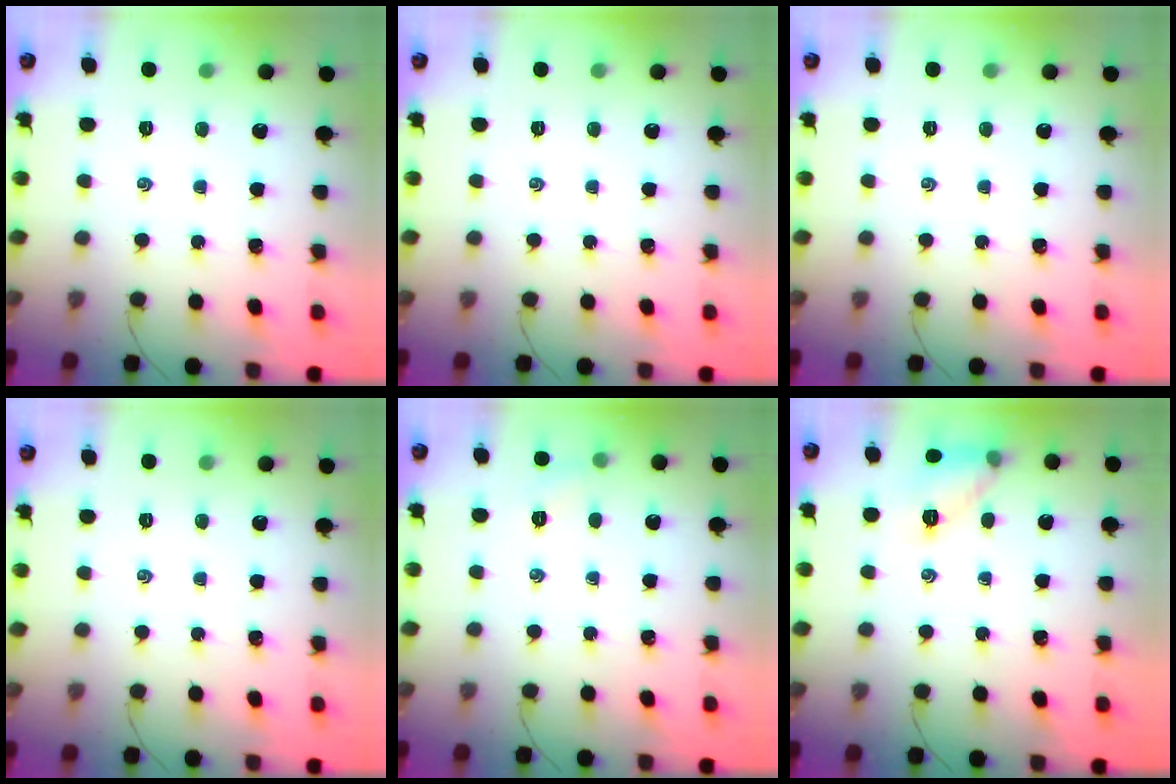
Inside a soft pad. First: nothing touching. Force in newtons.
{"total": 0.0}
{"total": 0.0}
{"total": 0.0}
{"total": 4.7, "press": 4.6, "slide": 1.0}
{"total": 9.4, "press": 9.3, "slide": 0.9}